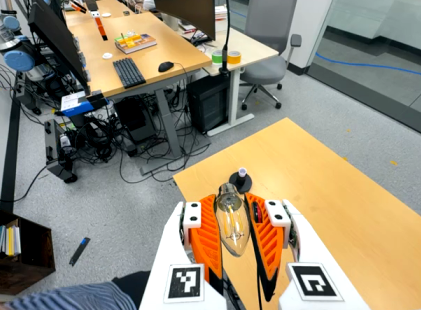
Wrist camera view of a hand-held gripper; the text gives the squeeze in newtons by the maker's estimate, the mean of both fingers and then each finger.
{"total": 23.5, "left": 24.8, "right": 22.3}